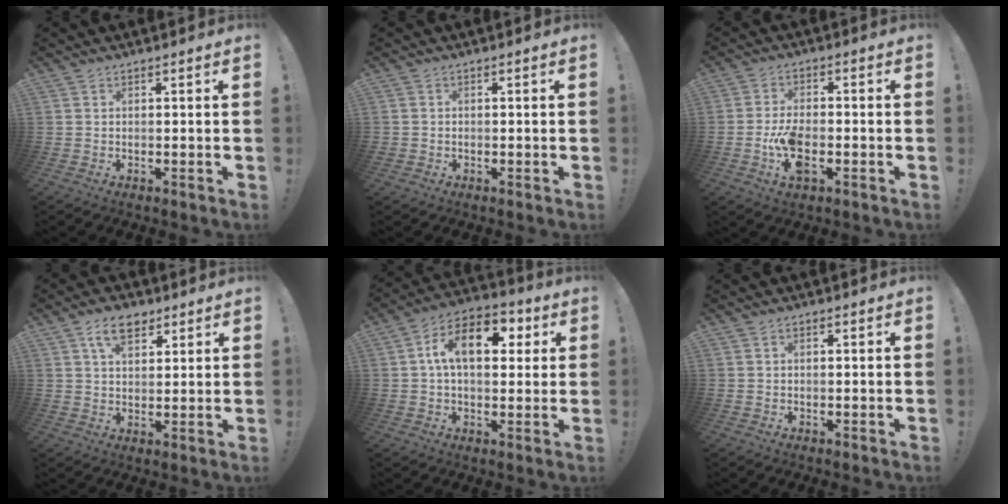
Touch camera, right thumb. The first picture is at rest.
{"total": 1.2, "force": [-0.3, 1.1, 0.1], "torque": [-0.005, 0.005, -0.005]}
{"total": 9.1, "force": [-2.9, 4.7, 7.3], "torque": [-0.131, -0.001, -0.050]}
{"total": 8.3, "force": [4.5, 5.1, 4.8], "torque": [-0.071, -0.007, 0.082]}
{"total": 14.2, "force": [3.6, 8.2, 11.0], "torque": [-0.174, 0.011, 0.062]}
{"total": 0.6, "force": [-0.1, 0.4, 0.4], "torque": [-0.012, 0.004, -0.002]}